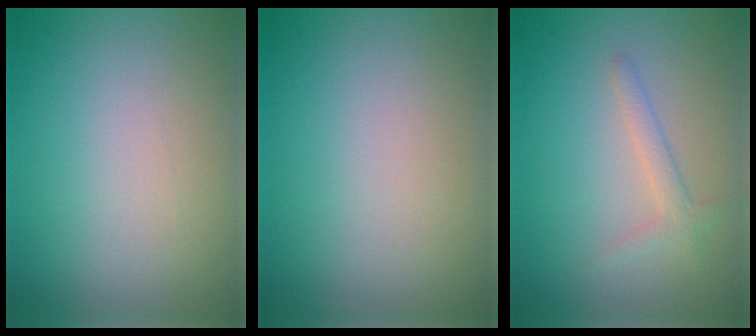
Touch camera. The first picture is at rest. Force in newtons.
{"total": 0.0}
{"total": 1.7, "press": 1.7, "slide": 0.1}